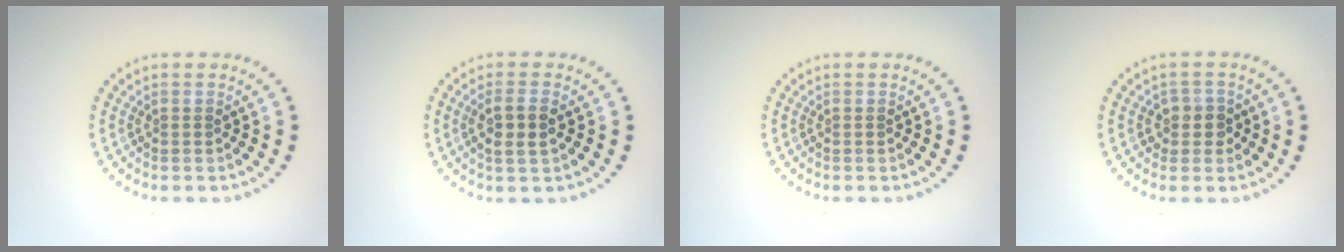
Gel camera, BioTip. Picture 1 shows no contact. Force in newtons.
{"total": 2.3, "press": 2.2, "slide": 0.9}
{"total": 0.0}
{"total": 1.8, "press": 1.7, "slide": 0.8}